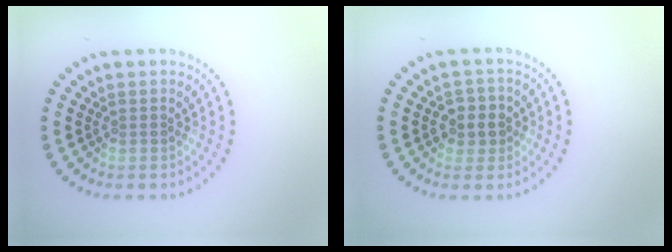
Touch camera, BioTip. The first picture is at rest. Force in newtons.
{"total": 2.4, "press": 2.3, "slide": 0.8}